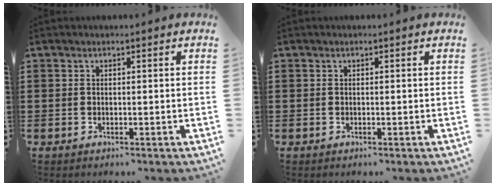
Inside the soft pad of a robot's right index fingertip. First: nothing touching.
{"total": 0.0}